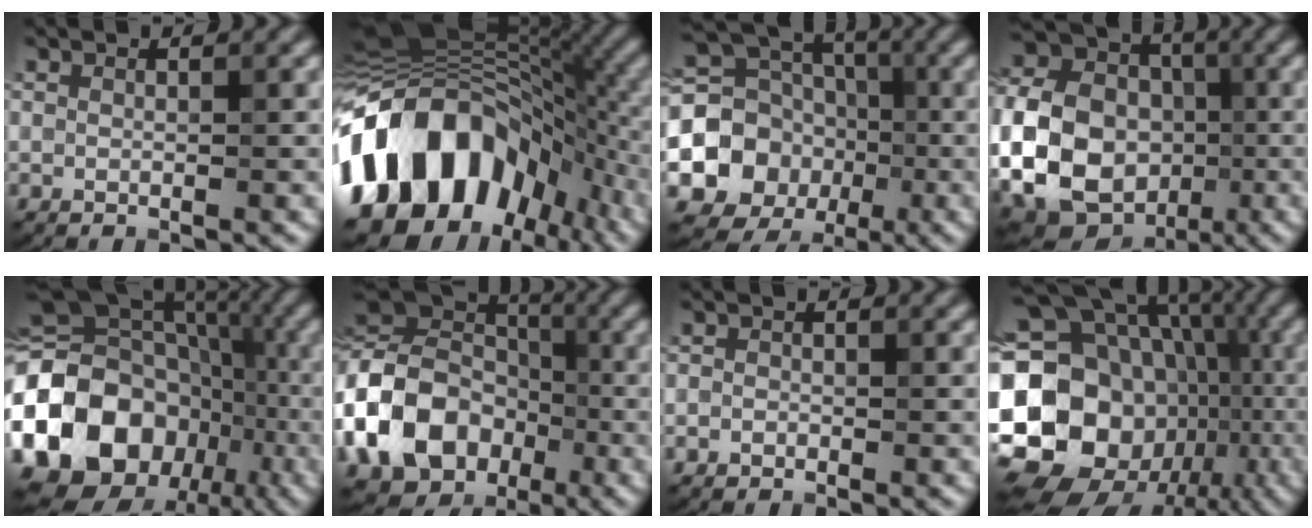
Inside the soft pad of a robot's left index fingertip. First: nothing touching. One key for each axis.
{"total": 17.2, "fx": -4.8, "fy": 11.4, "fz": 12.1, "tx": -0.220, "ty": 0.019, "tz": -0.100}
{"total": 10.0, "fx": -1.2, "fy": 8.7, "fz": 4.9, "tx": -0.106, "ty": -0.014, "tz": -0.023}
{"total": 21.0, "fx": -2.8, "fy": 18.6, "fz": 9.3, "tx": -0.217, "ty": 0.013, "tz": -0.092}
{"total": 18.5, "fx": -5.8, "fy": 14.7, "fz": 9.5, "tx": -0.205, "ty": 0.006, "tz": -0.103}
{"total": 15.4, "fx": -3.8, "fy": 12.1, "fz": 8.8, "tx": -0.201, "ty": 0.005, "tz": -0.081}
{"total": 0.8, "fx": -0.2, "fy": 0.8, "fz": 0.2, "tx": 0.013, "ty": 0.000, "tz": -0.012}
{"total": 20.9, "fx": -4.1, "fy": 17.3, "fz": 10.9, "tx": -0.178, "ty": 0.008, "tz": -0.084}